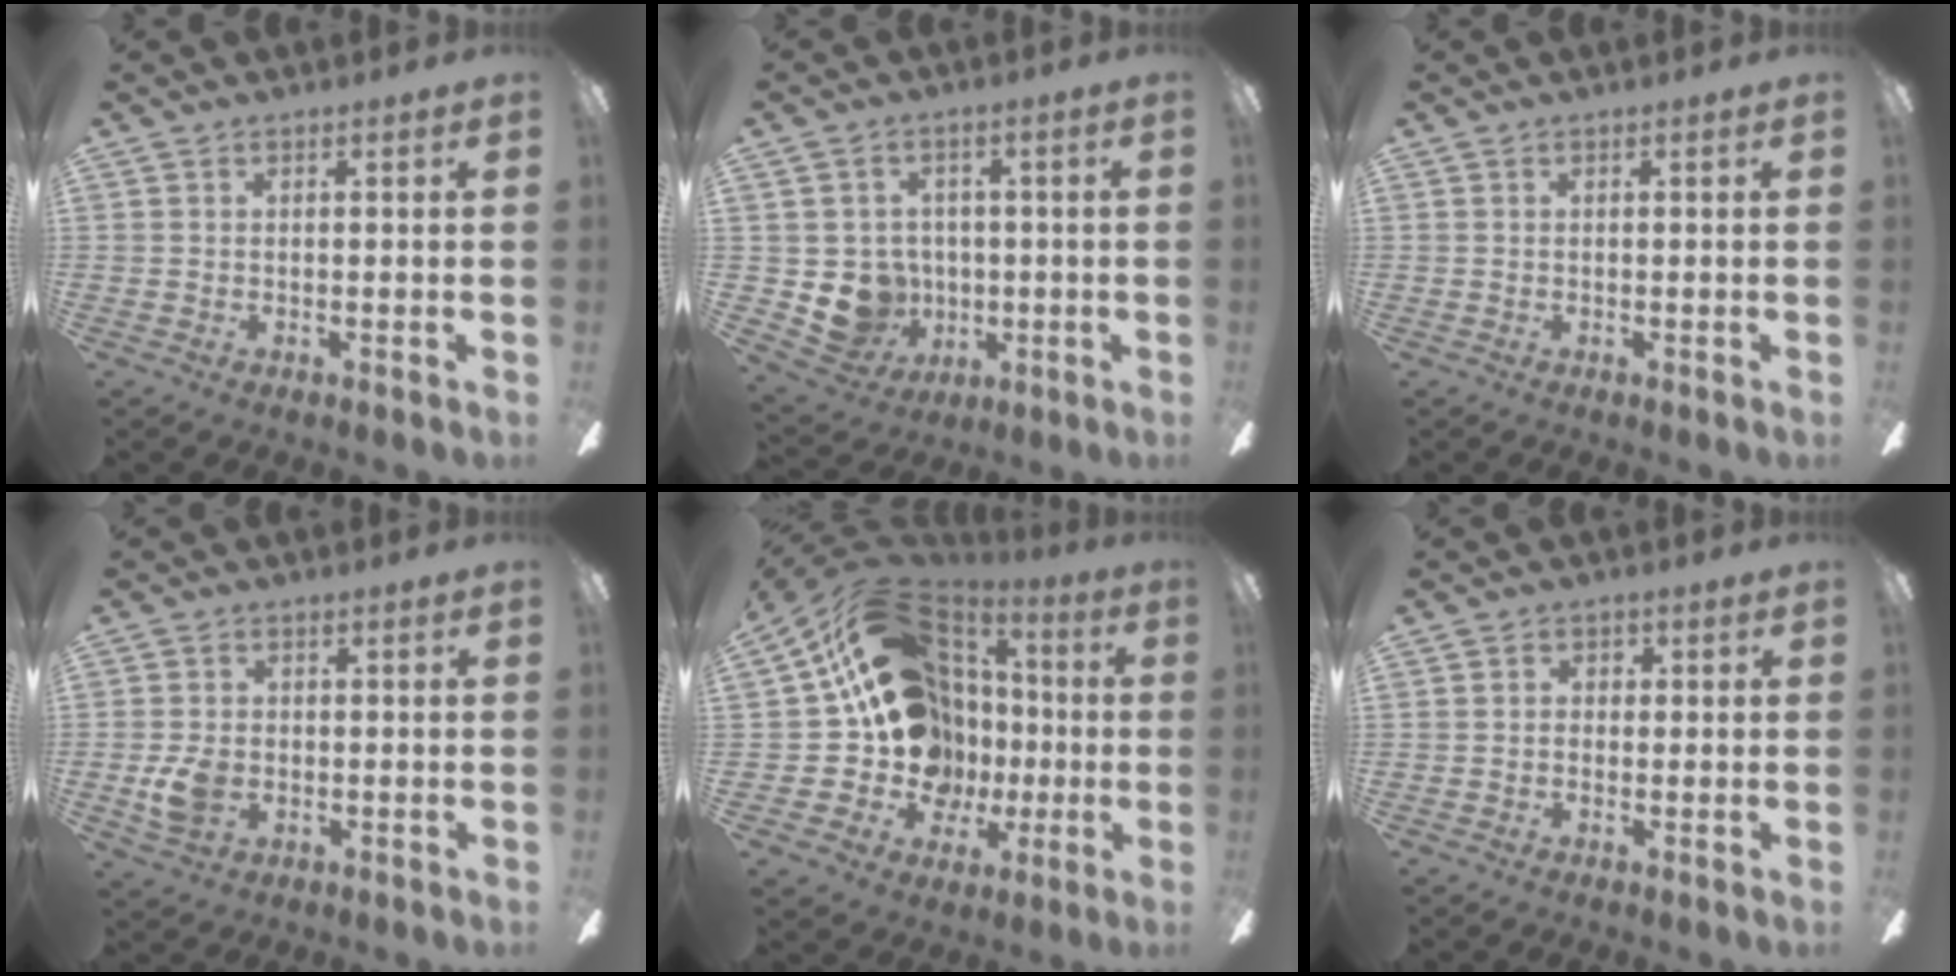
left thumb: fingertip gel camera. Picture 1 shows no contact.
{"total": 9.7, "force": [-1.0, 9.3, 2.4], "torque": [-0.061, 0.002, -0.008]}
{"total": 0.0}
{"total": 6.8, "force": [-1.3, 5.2, 4.2], "torque": [-0.080, 0.002, -0.025]}
{"total": 22.0, "force": [4.9, 17.7, 12.0], "torque": [-0.232, -0.037, 0.114]}
{"total": 2.3, "force": [-0.4, 2.0, 1.0], "torque": [-0.011, 0.007, -0.012]}